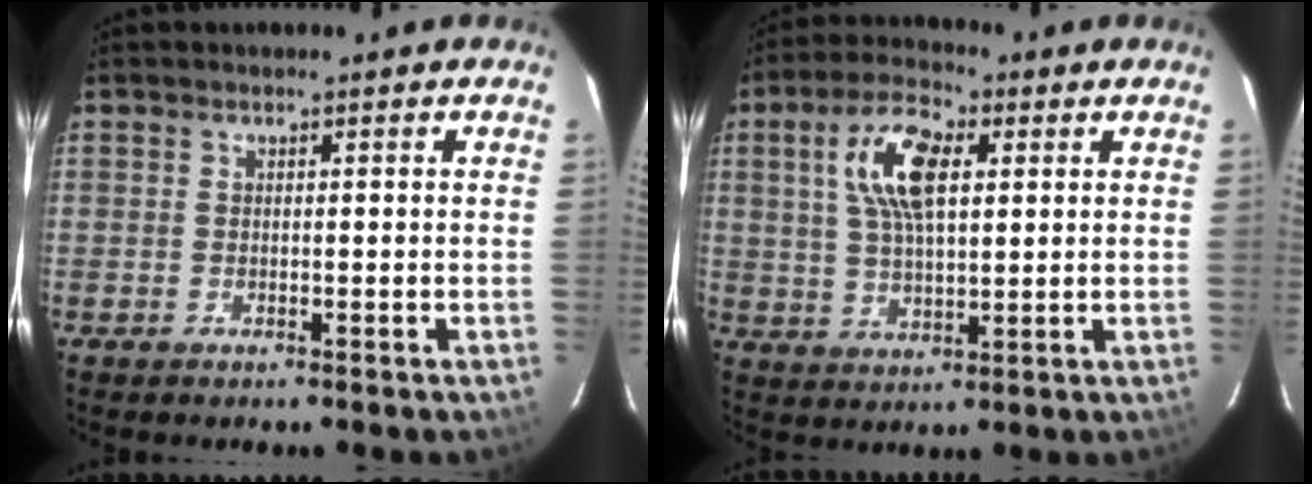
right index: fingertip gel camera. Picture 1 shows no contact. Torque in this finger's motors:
{"motor_torque": [0.66, 0.39, 0.41, 0.12]}